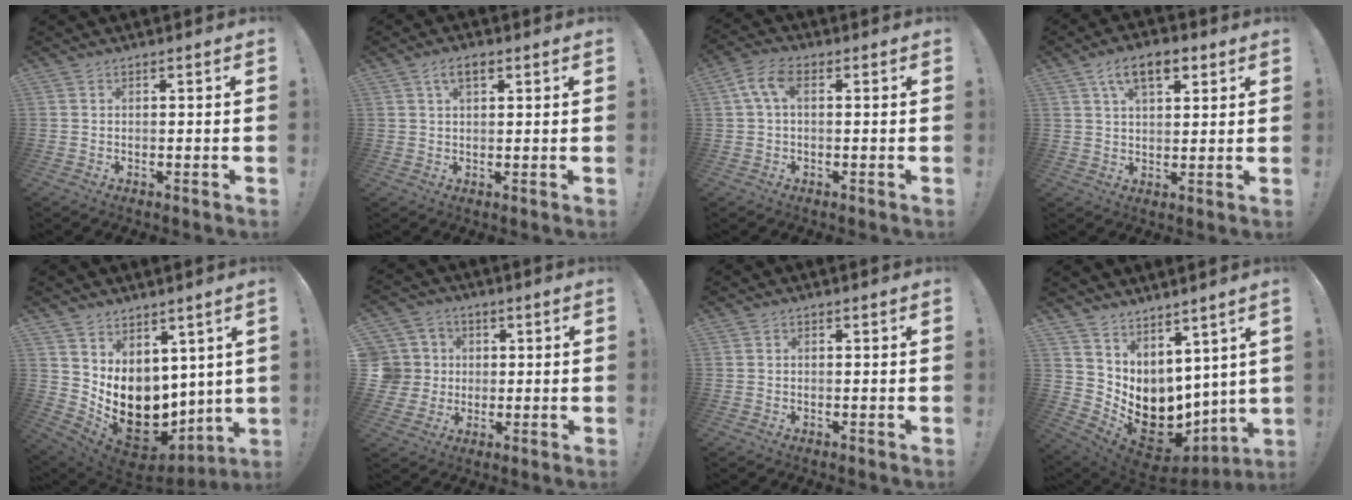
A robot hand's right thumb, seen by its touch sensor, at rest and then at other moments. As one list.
[{"total": 4.3, "force": [1.9, 2.1, 3.2], "torque": [-0.059, 0.004, 0.032]}, {"total": 6.2, "force": [1.2, 3.4, 5.1], "torque": [-0.116, 0.010, 0.023]}, {"total": 9.5, "force": [4.6, 4.9, 6.8], "torque": [-0.105, 0.001, 0.082]}, {"total": 13.3, "force": [-0.1, 10.6, 8.0], "torque": [-0.135, -0.025, 0.024]}, {"total": 8.9, "force": [1.2, 8.5, 2.3], "torque": [-0.048, 0.000, 0.029]}, {"total": 0.0}, {"total": 8.5, "force": [-1.1, 7.5, 3.7], "torque": [-0.050, -0.028, 0.002]}]